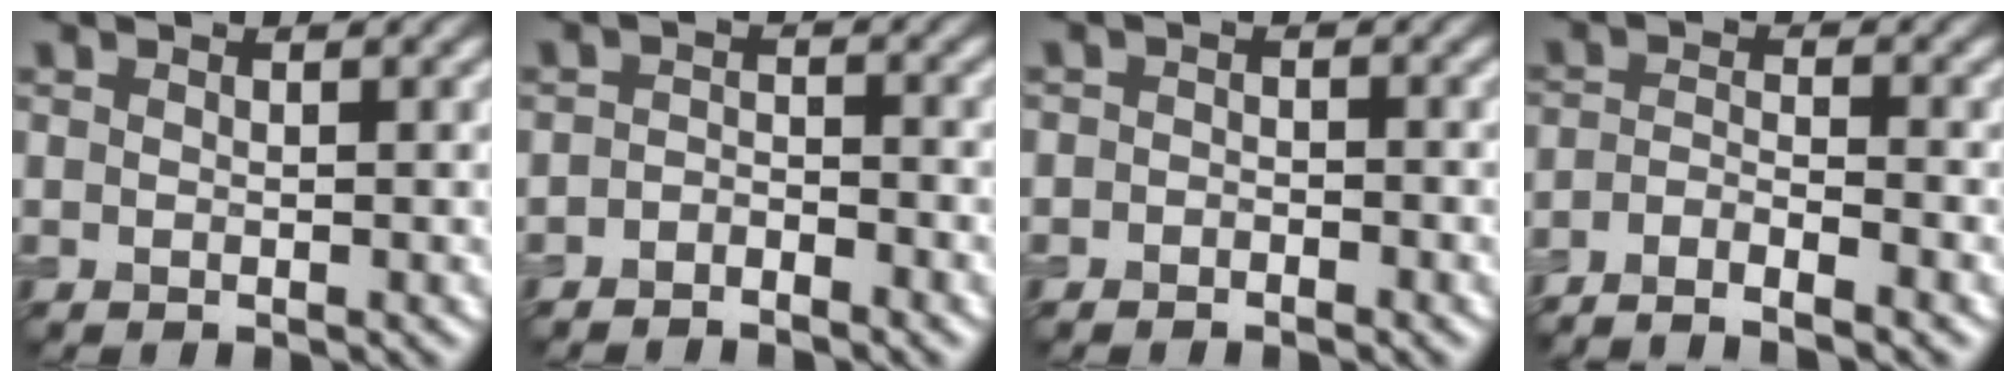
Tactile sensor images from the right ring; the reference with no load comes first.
{"total": 1.6, "force": [-1.4, 0.6, 0.5], "torque": [-0.007, 0.004, -0.031]}
{"total": 1.1, "force": [-0.8, 0.7, 0.2], "torque": [0.000, 0.001, -0.016]}
{"total": 3.9, "force": [-3.1, 0.7, 2.2], "torque": [-0.036, -0.003, -0.064]}